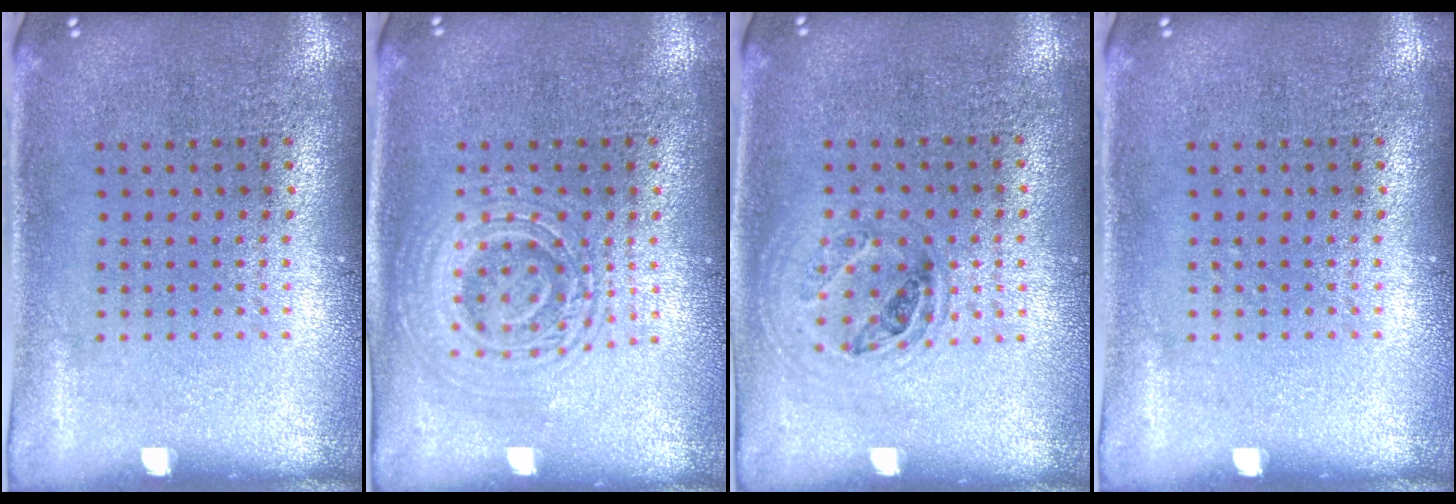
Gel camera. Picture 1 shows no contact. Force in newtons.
{"total": 2.1, "press": 2.1, "slide": 0.4}
{"total": 1.0, "press": 0.9, "slide": 0.3}
{"total": 0.0}